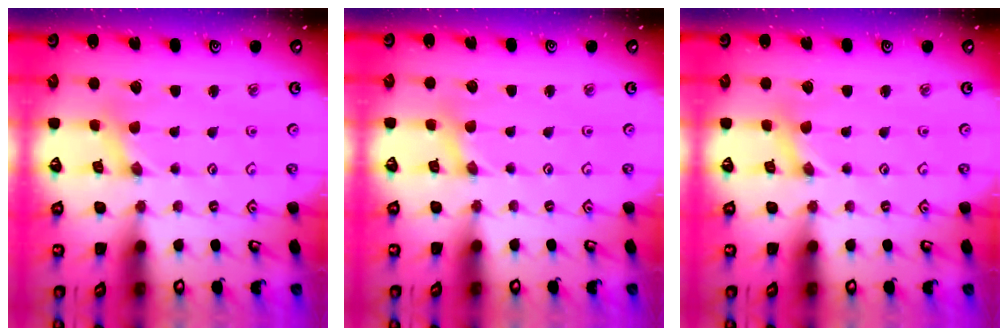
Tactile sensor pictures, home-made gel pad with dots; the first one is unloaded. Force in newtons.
{"total": 0.6, "press": 0.5, "slide": 0.1}
{"total": 0.0}